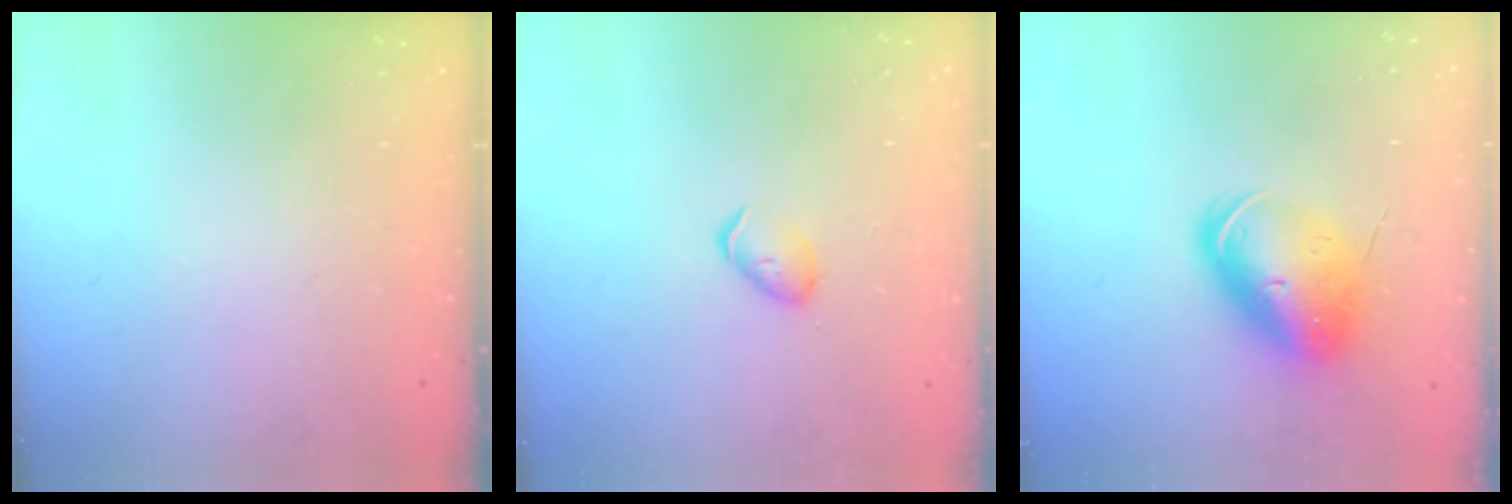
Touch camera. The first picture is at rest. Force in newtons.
{"total": 4.1, "press": 4.0, "slide": 0.8}
{"total": 12.8, "press": 12.6, "slide": 2.6}